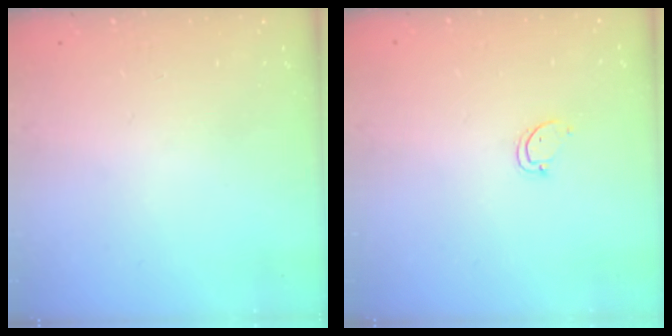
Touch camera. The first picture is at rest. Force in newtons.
{"total": 2.6, "press": 2.6, "slide": 0.3}